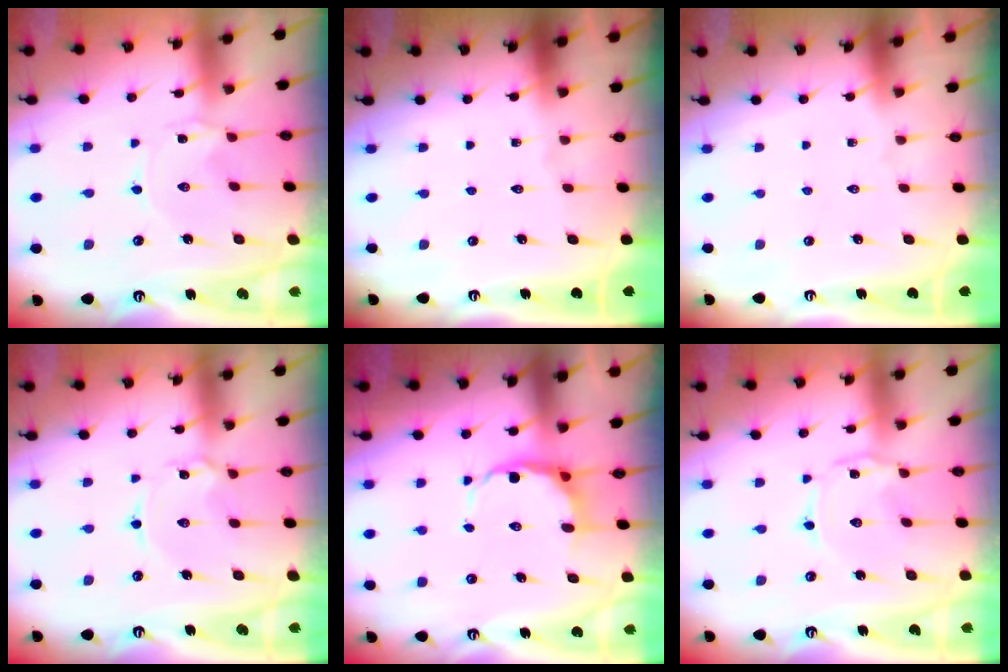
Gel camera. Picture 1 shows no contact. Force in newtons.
{"total": 0.0}
{"total": 0.0}
{"total": 2.6, "press": 2.5, "slide": 0.3}
{"total": 7.6, "press": 7.4, "slide": 1.8}
{"total": 1.5, "press": 1.5, "slide": 0.1}